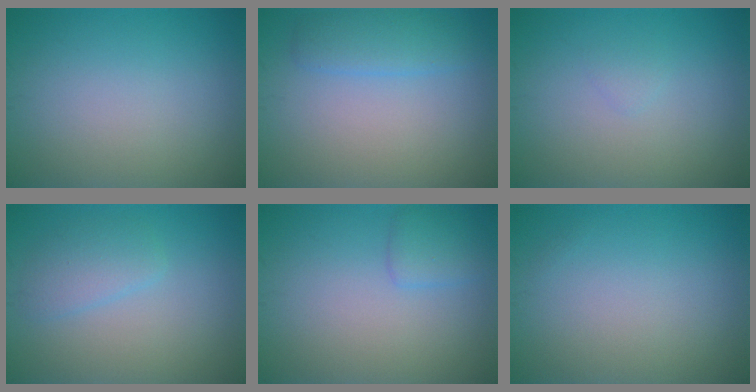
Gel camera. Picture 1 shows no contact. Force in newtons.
{"total": 2.5, "press": 2.5, "slide": 0.2}
{"total": 0.6, "press": 0.6, "slide": 0.1}
{"total": 2.1, "press": 2.1, "slide": 0.2}
{"total": 1.6, "press": 1.6, "slide": 0.0}
{"total": 0.0}